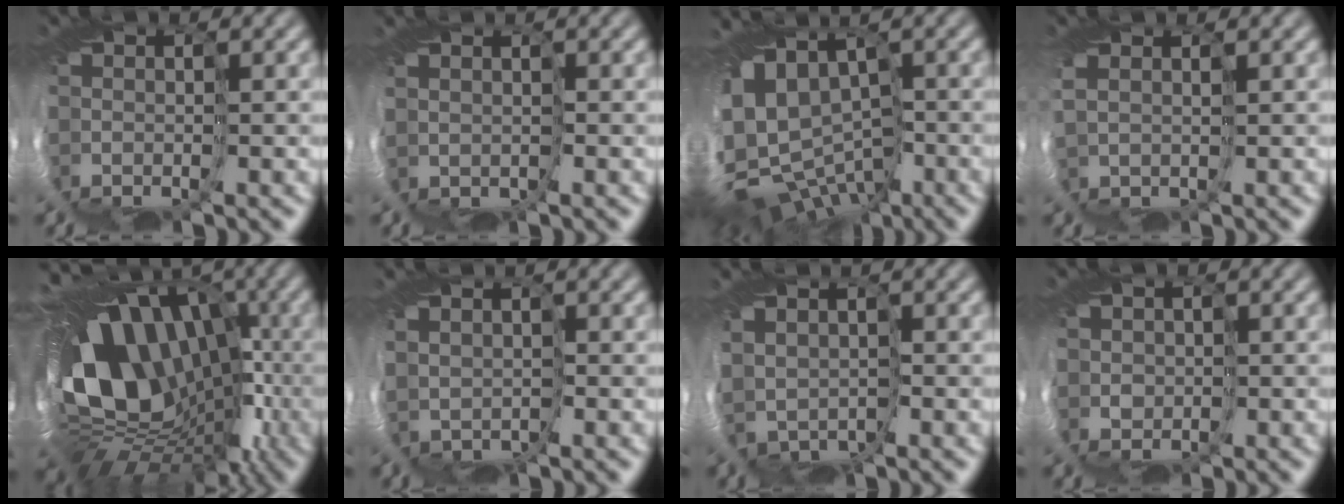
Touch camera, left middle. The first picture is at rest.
{"total": 1.0, "force": [0.5, 0.7, -0.4], "torque": [0.003, 0.003, 0.015]}
{"total": 10.1, "force": [-1.6, 7.7, 6.3], "torque": [-0.148, -0.017, -0.001]}
{"total": 1.4, "force": [1.3, 0.2, 0.5], "torque": [-0.027, 0.016, 0.026]}
{"total": 15.9, "force": [-0.4, 12.2, 10.2], "torque": [-0.180, -0.030, 0.010]}
{"total": 1.5, "force": [0.7, 1.3, 0.3], "torque": [-0.021, 0.001, 0.012]}
{"total": 2.2, "force": [0.5, 2.0, 0.8], "torque": [-0.032, -0.003, 0.013]}
{"total": 2.2, "force": [0.7, 2.1, 0.2], "torque": [-0.012, 0.006, 0.010]}